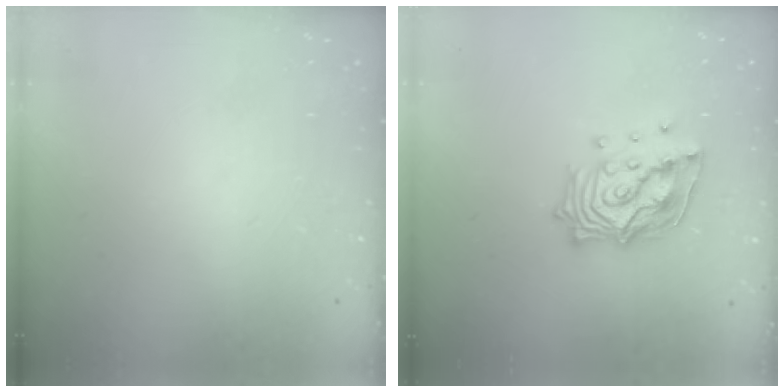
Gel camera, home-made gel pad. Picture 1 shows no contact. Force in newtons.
{"total": 15.4, "press": 15.3, "slide": 1.3}